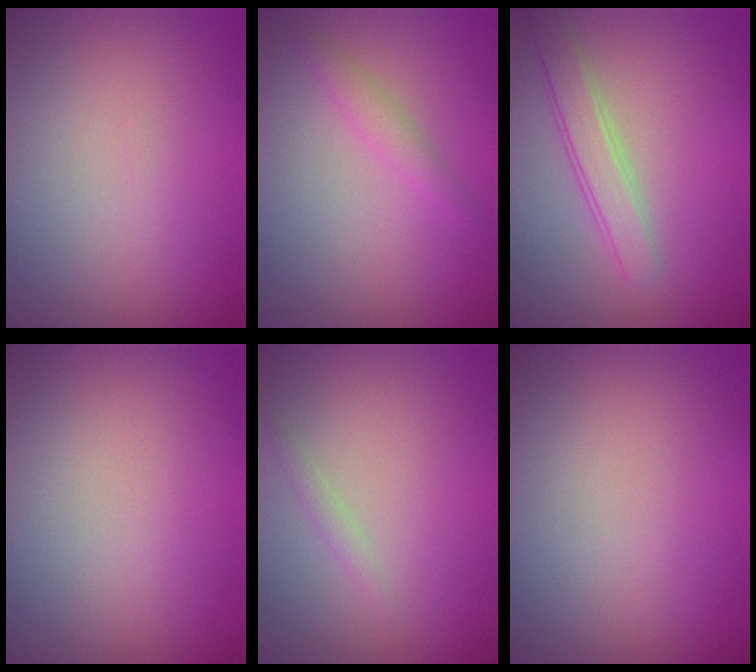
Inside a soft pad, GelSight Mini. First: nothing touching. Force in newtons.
{"total": 1.3, "press": 1.3, "slide": 0.0}
{"total": 2.7, "press": 2.7, "slide": 0.1}
{"total": 0.0}
{"total": 0.8, "press": 0.8, "slide": 0.0}
{"total": 0.0}